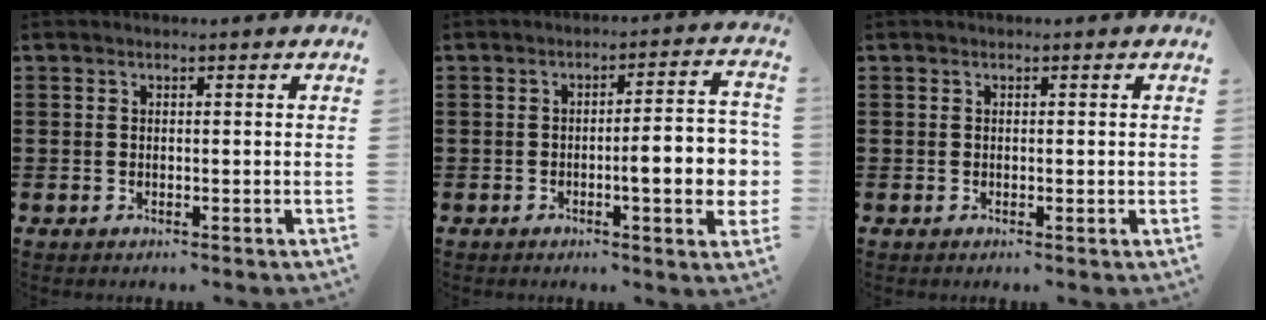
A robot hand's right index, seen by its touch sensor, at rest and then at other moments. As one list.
[{"total": 8.6, "force": [-1.5, 1.7, 8.3], "torque": [-0.112, -0.010, -0.029]}, {"total": 0.0}]